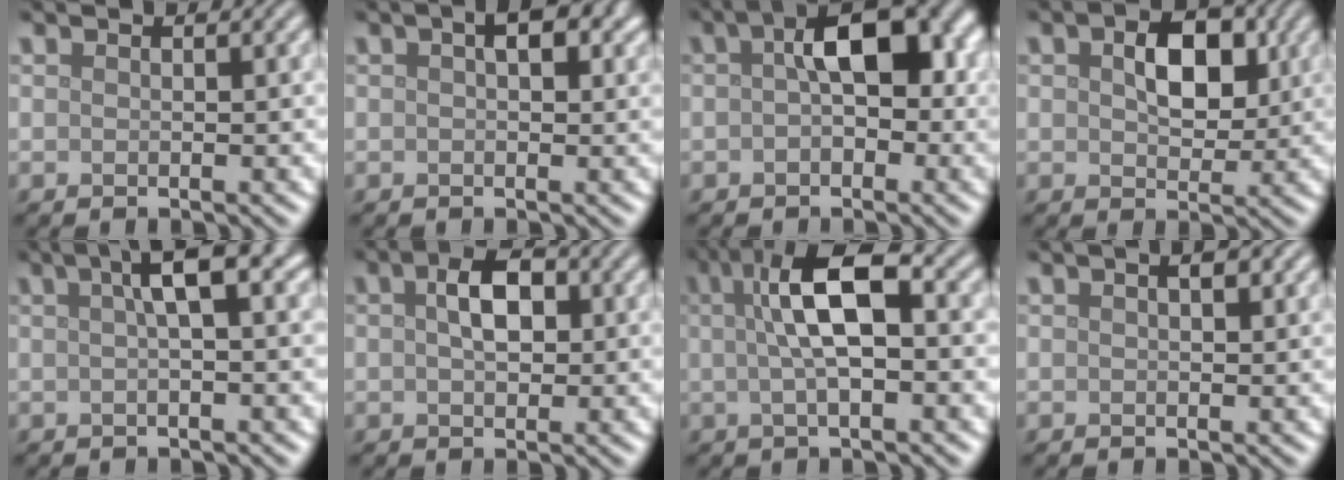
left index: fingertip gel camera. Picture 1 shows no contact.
{"total": 2.7, "force": [0.8, 1.4, 2.2], "torque": [-0.023, 0.006, 0.008]}
{"total": 6.9, "force": [0.8, 3.5, 5.9], "torque": [-0.072, 0.019, 0.001]}
{"total": 4.8, "force": [1.0, 3.0, 3.6], "torque": [-0.061, 0.002, 0.011]}
{"total": 3.8, "force": [1.0, 0.7, 3.6], "torque": [-0.054, 0.014, 0.012]}
{"total": 3.8, "force": [0.7, 2.2, 3.0], "torque": [-0.052, 0.010, 0.005]}
{"total": 7.2, "force": [1.1, 2.4, 6.7], "torque": [-0.115, 0.022, 0.009]}
{"total": 1.2, "force": [0.4, 0.4, 1.0], "torque": [-0.013, 0.001, 0.007]}